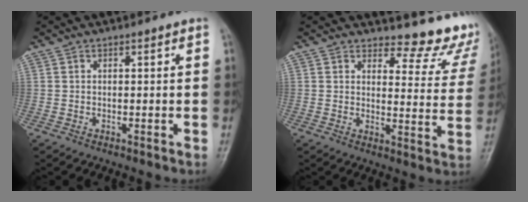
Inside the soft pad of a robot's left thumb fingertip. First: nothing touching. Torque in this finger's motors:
{"motor_torque": [0.22, 0.02, -0.29, -0.56, 0.02]}